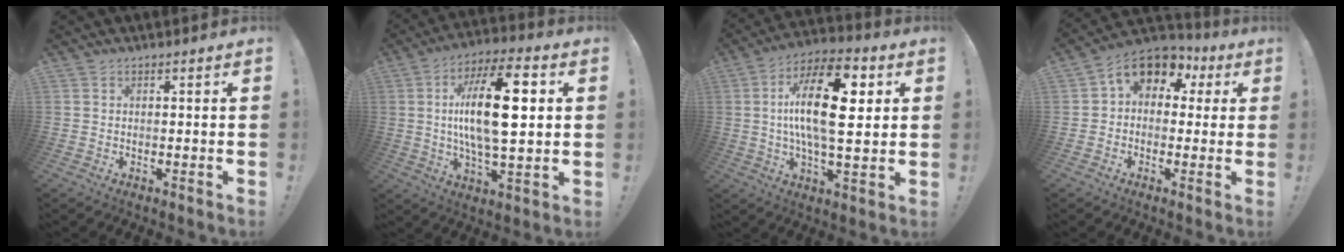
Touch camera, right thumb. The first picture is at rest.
{"total": 20.6, "force": [2.8, 7.9, 18.8], "torque": [-0.332, -0.006, 0.030]}
{"total": 21.7, "force": [3.6, 9.4, 19.2], "torque": [-0.324, -0.003, 0.049]}
{"total": 10.3, "force": [3.9, 7.5, 5.9], "torque": [-0.093, -0.010, 0.079]}